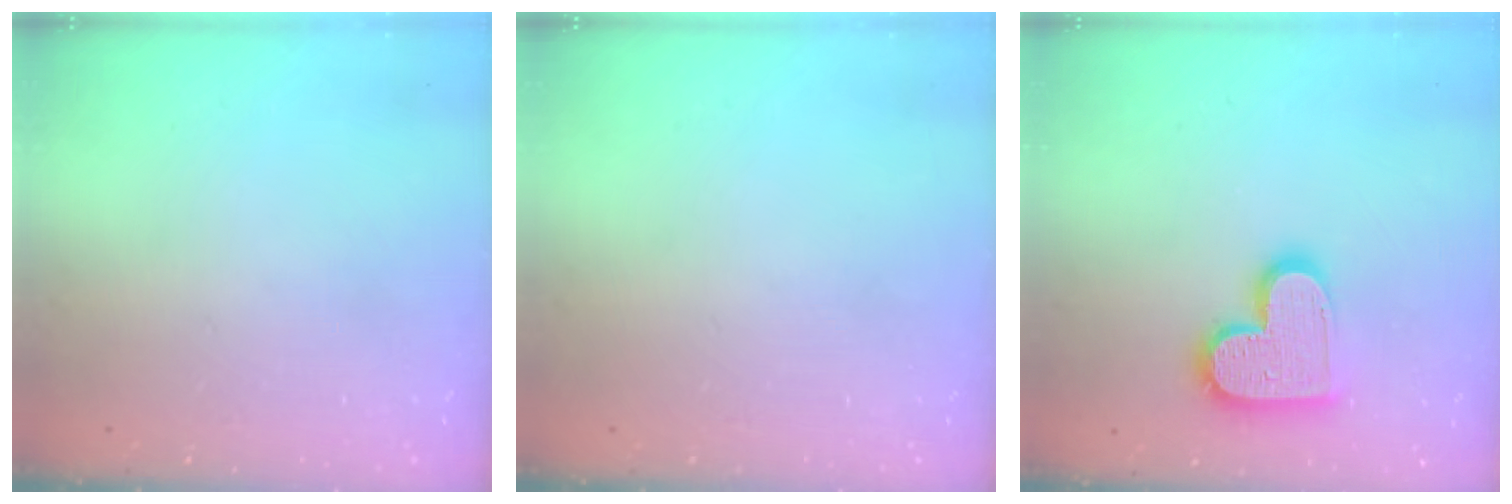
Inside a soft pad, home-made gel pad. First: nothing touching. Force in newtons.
{"total": 0.0}
{"total": 14.3, "press": 14.2, "slide": 0.7}